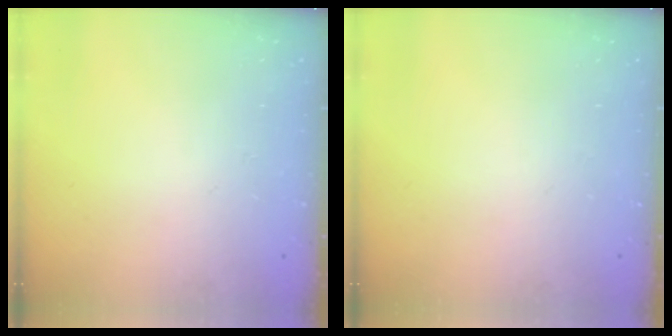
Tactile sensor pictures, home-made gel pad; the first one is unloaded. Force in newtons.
{"total": 0.0}